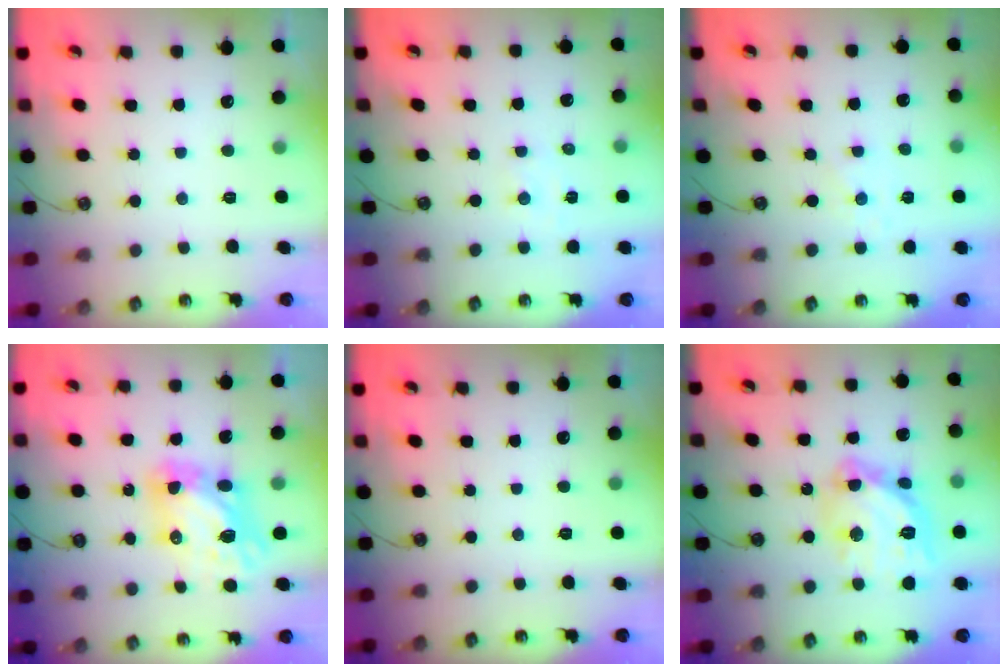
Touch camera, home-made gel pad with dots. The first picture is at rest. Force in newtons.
{"total": 3.4, "press": 3.3, "slide": 0.6}
{"total": 1.4, "press": 1.3, "slide": 0.4}
{"total": 9.8, "press": 9.7, "slide": 1.1}
{"total": 0.0}
{"total": 16.7, "press": 16.6, "slide": 1.3}